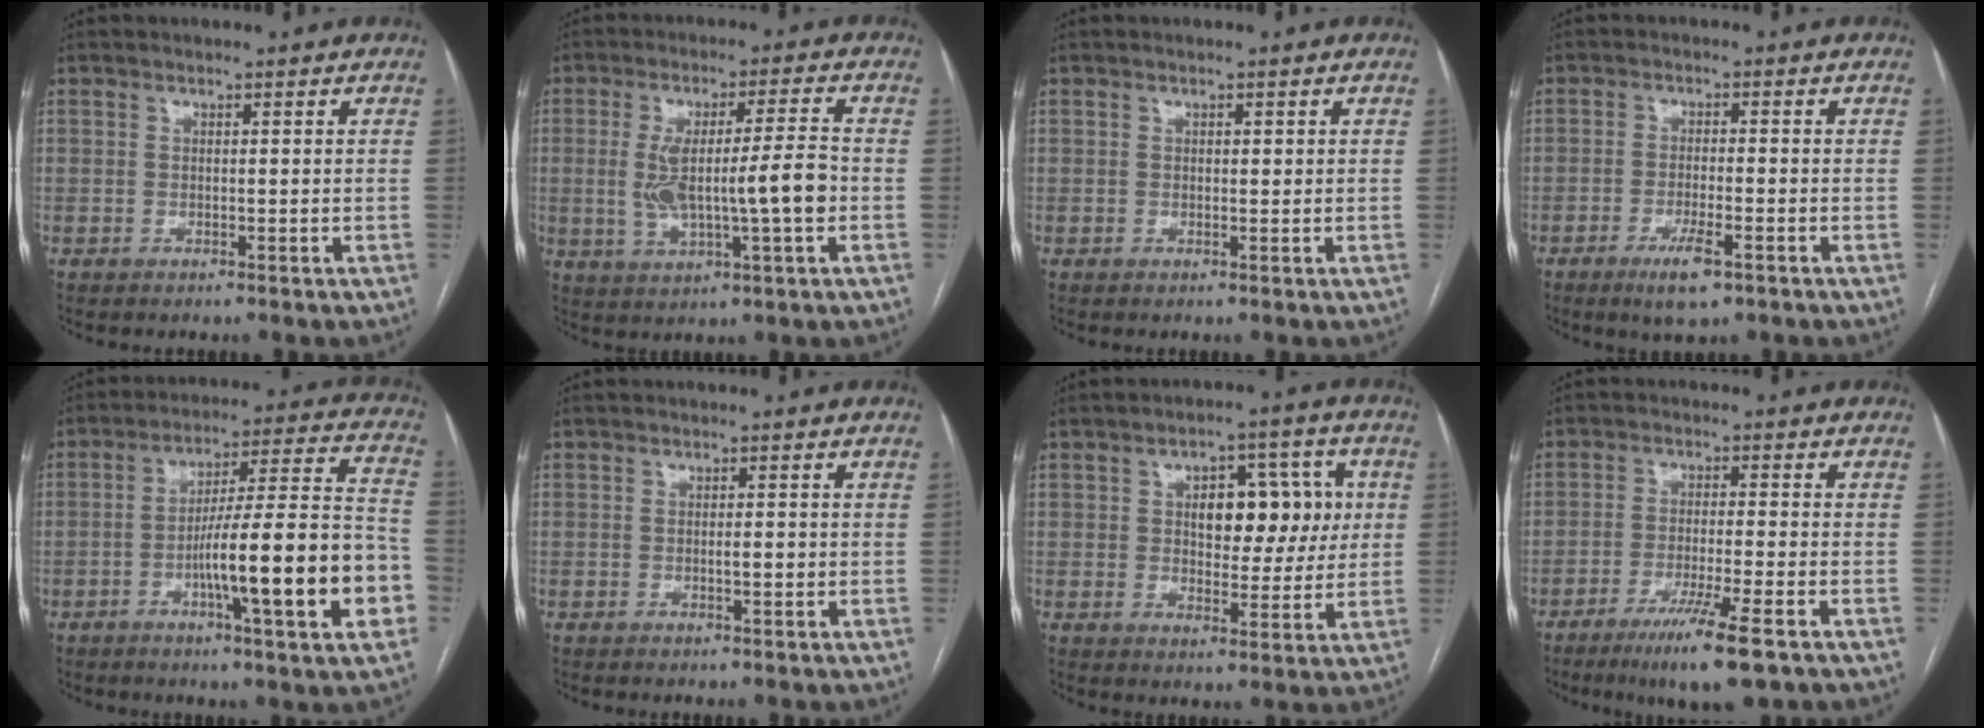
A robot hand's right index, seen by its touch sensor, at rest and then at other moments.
{"total": 10.6, "force": [-1.1, 1.1, 10.5], "torque": [-0.194, 0.012, -0.013]}
{"total": 0.7, "force": [0.3, 0.3, 0.5], "torque": [-0.007, 0.000, 0.003]}
{"total": 5.3, "force": [-3.0, 0.9, 4.3], "torque": [-0.083, -0.009, -0.049]}
{"total": 19.6, "force": [-6.1, 1.0, 18.6], "torque": [-0.243, 0.014, -0.089]}
{"total": 1.6, "force": [-0.3, 0.3, 1.5], "torque": [-0.026, 0.000, -0.004]}
{"total": 10.1, "force": [2.0, 5.4, 8.3], "torque": [-0.106, 0.026, 0.035]}
{"total": 9.4, "force": [-5.8, -0.1, 7.4], "torque": [-0.128, -0.026, -0.094]}